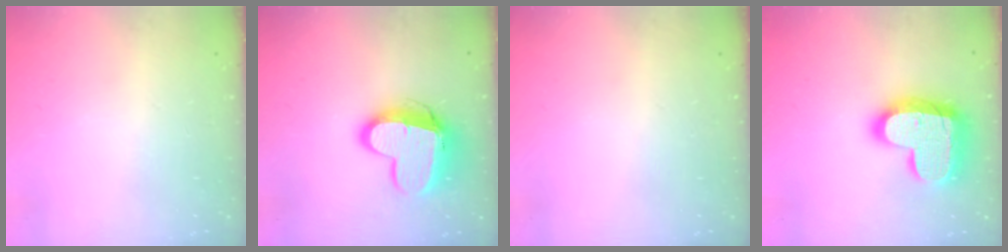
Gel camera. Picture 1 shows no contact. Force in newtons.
{"total": 13.5, "press": 13.5, "slide": 1.2}
{"total": 0.0}
{"total": 23.7, "press": 23.7, "slide": 1.6}